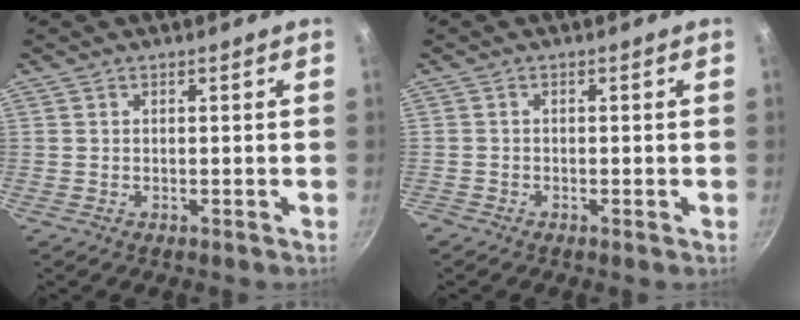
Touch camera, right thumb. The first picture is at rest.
{"total": 0.8, "force": [-0.7, 0.3, 0.3], "torque": [-0.015, 0.003, -0.018]}